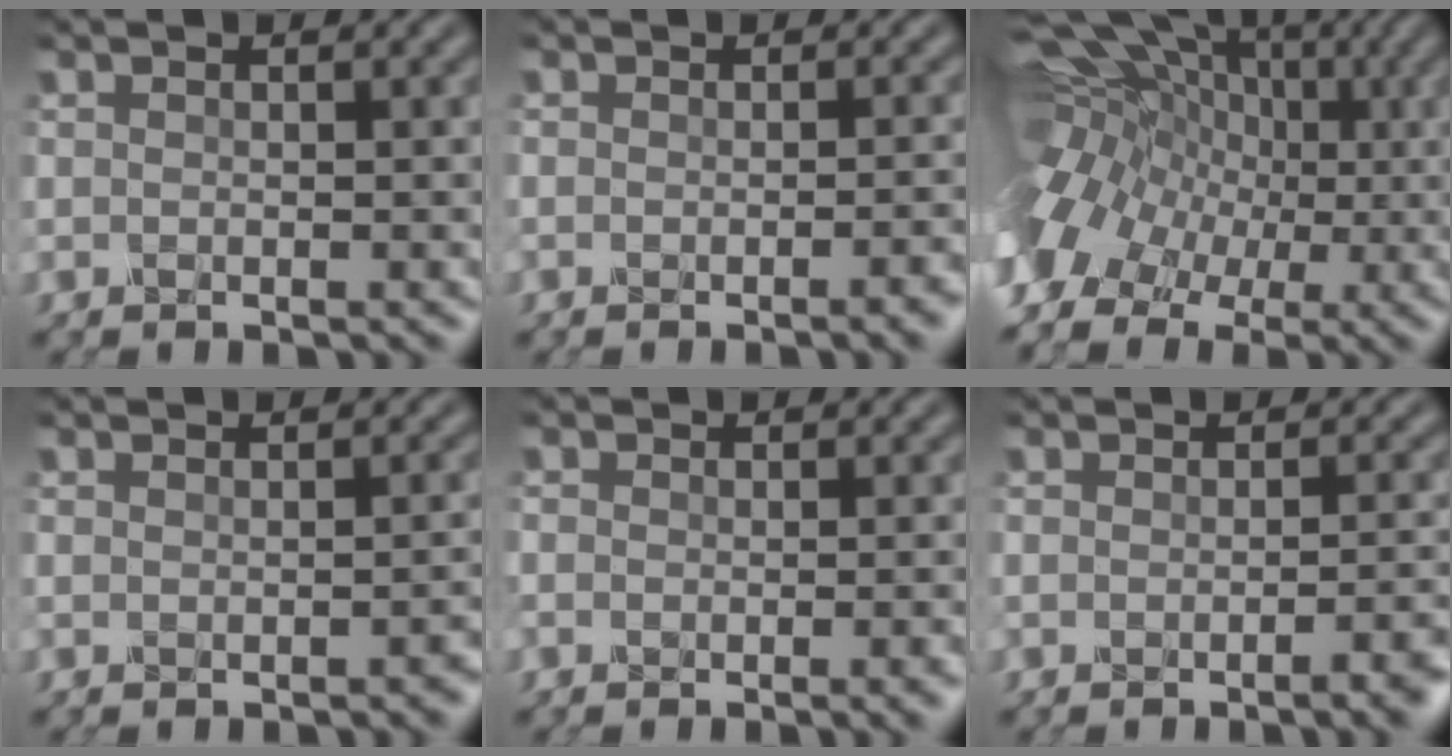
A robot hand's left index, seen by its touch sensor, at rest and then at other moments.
{"total": 3.1, "force": [-1.4, 1.3, 2.4], "torque": [-0.003, 0.009, -0.021]}
{"total": 11.9, "force": [0.4, 9.6, 7.0], "torque": [-0.149, 0.006, 0.005]}
{"total": 1.3, "force": [-1.0, 0.4, 0.8], "torque": [-0.008, 0.003, -0.009]}
{"total": 3.2, "force": [-1.2, 1.6, 2.4], "torque": [-0.015, 0.005, -0.018]}
{"total": 3.4, "force": [-1.7, 1.2, 2.8], "torque": [-0.016, 0.007, -0.025]}